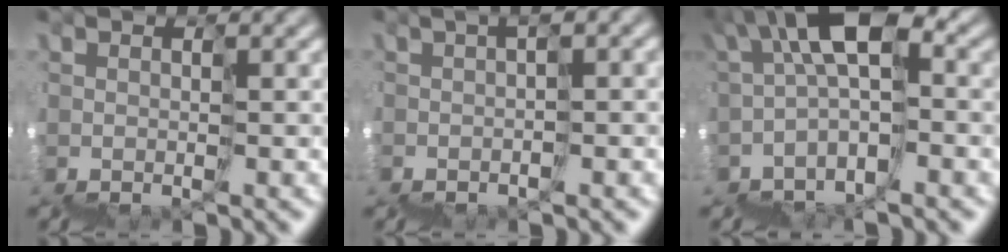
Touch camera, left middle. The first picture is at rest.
{"total": 2.4, "force": [-1.5, -0.3, 1.8], "torque": [-0.031, -0.007, -0.021]}
{"total": 5.1, "force": [0.2, 2.1, 4.6], "torque": [-0.086, 0.037, -0.012]}